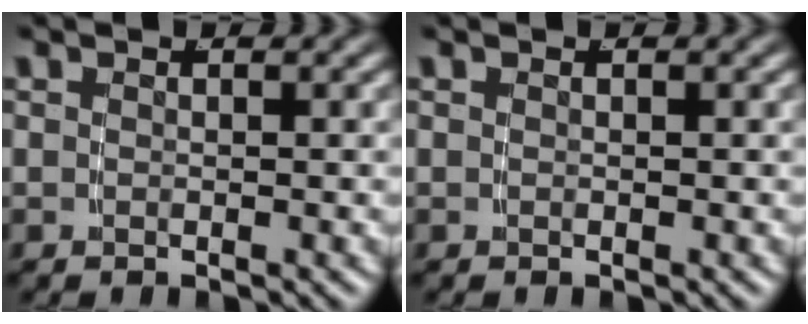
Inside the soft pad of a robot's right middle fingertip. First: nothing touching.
{"total": 0.0}